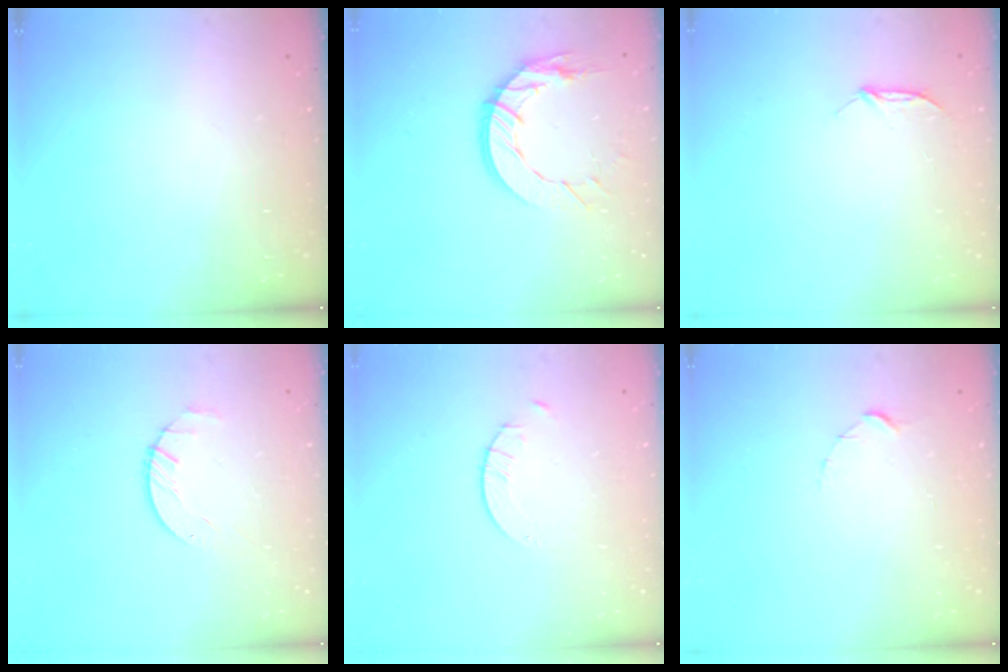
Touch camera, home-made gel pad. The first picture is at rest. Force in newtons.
{"total": 12.1, "press": 12.1, "slide": 0.8}
{"total": 5.1, "press": 5.1, "slide": 0.6}
{"total": 1.7, "press": 1.7, "slide": 0.3}
{"total": 1.6, "press": 1.6, "slide": 0.2}
{"total": 1.5, "press": 1.5, "slide": 0.2}